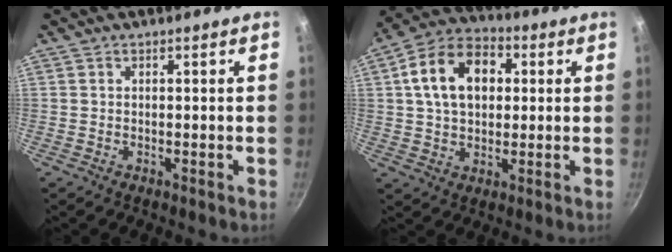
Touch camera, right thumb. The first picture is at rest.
{"total": 14.5, "force": [3.1, 10.1, 9.9], "torque": [-0.144, 0.020, 0.036]}